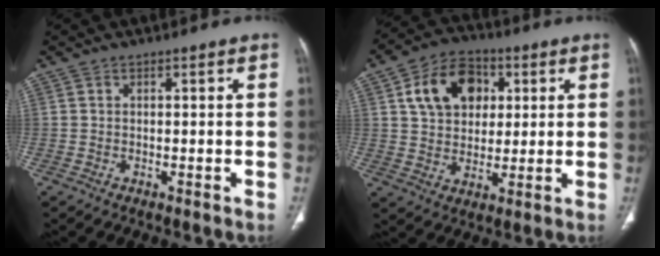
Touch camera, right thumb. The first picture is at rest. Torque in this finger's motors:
{"motor_torque": [0.01, 0.08, 0.55, 0.32, 0.08]}